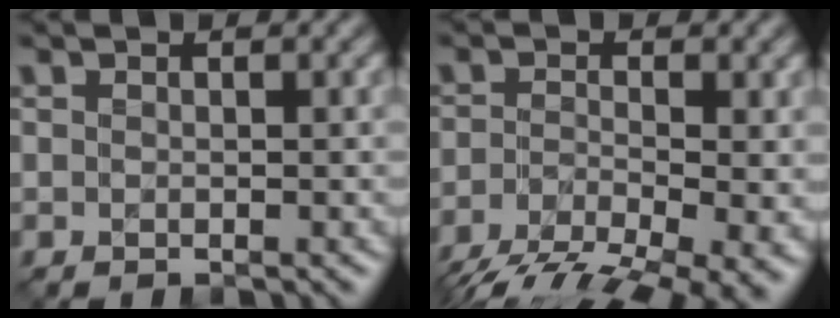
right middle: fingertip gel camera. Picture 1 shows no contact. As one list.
[{"total": 9.6, "force": [-6.1, 2.9, 6.8], "torque": [-0.127, -0.027, -0.104]}]